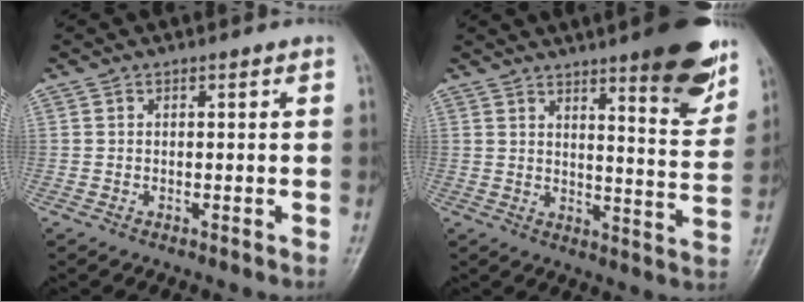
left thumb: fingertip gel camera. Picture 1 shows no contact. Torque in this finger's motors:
{"motor_torque": [3.86, 1.14, 1.29, -1.48, 0.34]}